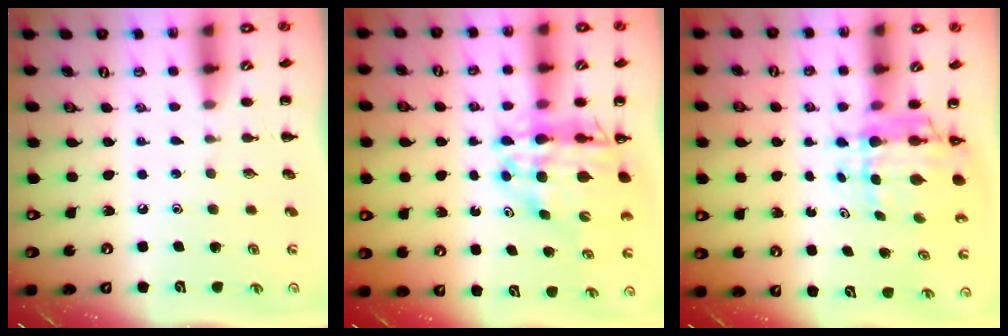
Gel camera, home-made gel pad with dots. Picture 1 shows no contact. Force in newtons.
{"total": 14.7, "press": 14.1, "slide": 4.1}
{"total": 6.4, "press": 5.9, "slide": 2.4}